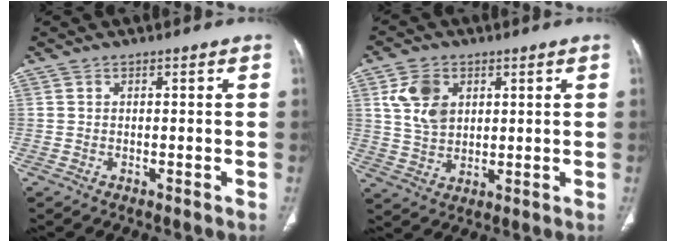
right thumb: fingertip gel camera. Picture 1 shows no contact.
{"total": 8.2, "force": [2.8, 5.9, 4.9], "torque": [-0.075, -0.011, 0.060]}